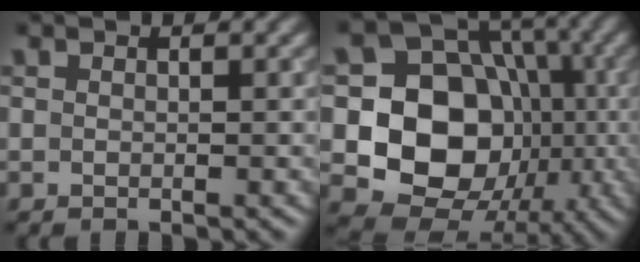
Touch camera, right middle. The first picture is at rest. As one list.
[{"total": 13.2, "force": [-2.0, 11.0, 7.0], "torque": [-0.110, -0.015, -0.053]}]